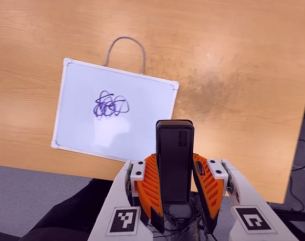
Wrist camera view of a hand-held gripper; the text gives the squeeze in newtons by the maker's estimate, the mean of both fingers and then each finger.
{"total": 4.5, "left": 3.0, "right": 6.0}